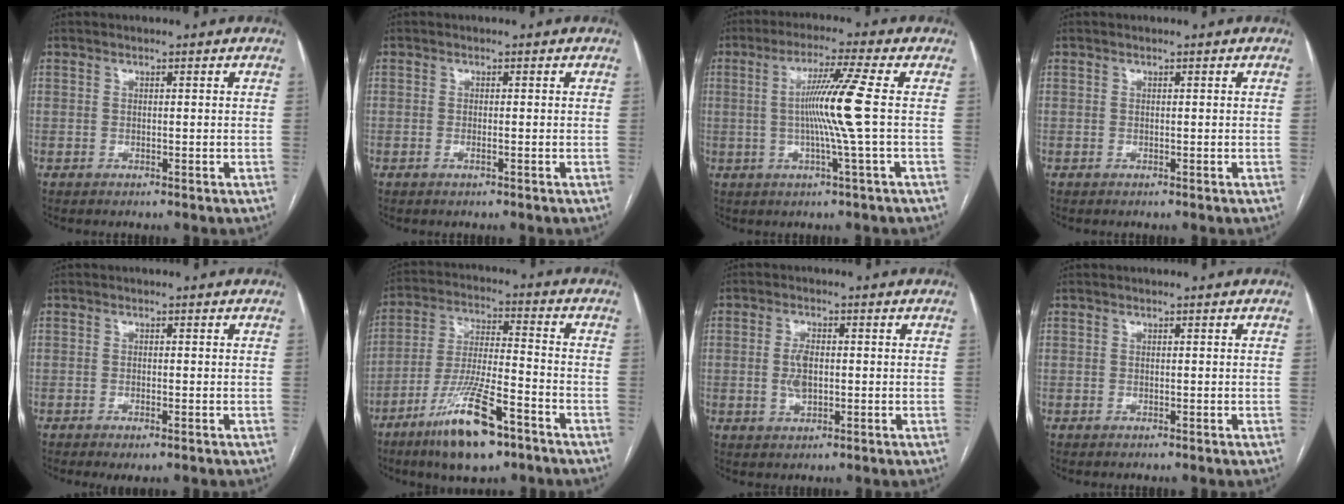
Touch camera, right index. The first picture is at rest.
{"total": 0.8, "force": [-0.3, 0.1, 0.7], "torque": [-0.016, -0.001, -0.004]}
{"total": 8.7, "force": [0.0, -2.2, 8.4], "torque": [-0.158, 0.000, 0.004]}
{"total": 0.0}
{"total": 1.9, "force": [-1.1, 0.4, 1.5], "torque": [-0.022, -0.003, -0.014]}
{"total": 14.2, "force": [-8.6, 2.6, 11.0], "torque": [-0.214, -0.021, -0.152]}
{"total": 3.9, "force": [-0.1, 1.9, 3.4], "torque": [-0.071, 0.001, 0.000]}
{"total": 0.0}